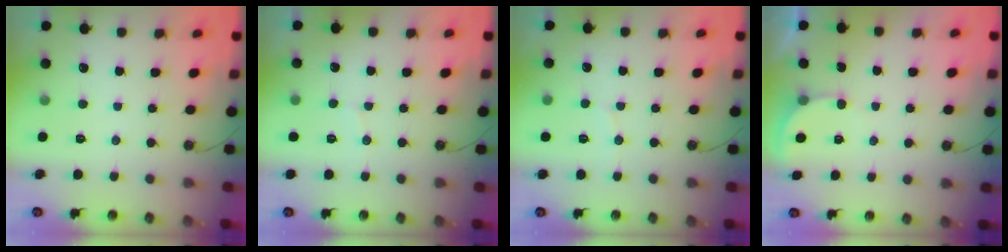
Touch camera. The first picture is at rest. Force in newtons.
{"total": 2.5, "press": 2.5, "slide": 0.2}
{"total": 3.8, "press": 3.8, "slide": 0.4}
{"total": 2.7, "press": 2.7, "slide": 0.3}